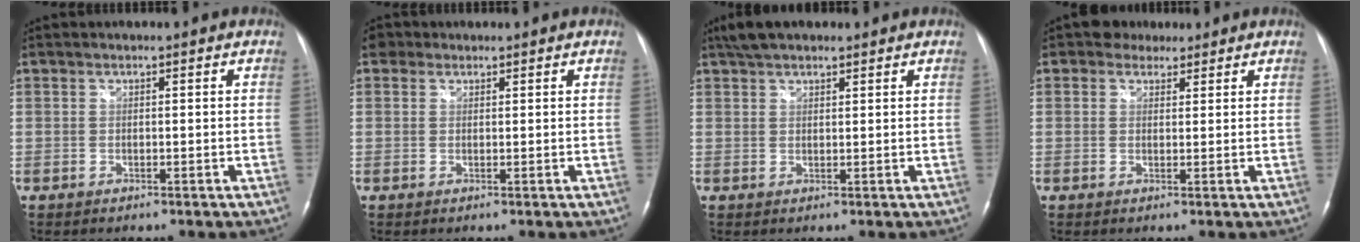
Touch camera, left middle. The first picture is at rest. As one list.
[{"total": 2.0, "force": [1.1, 1.6, 0.3], "torque": [-0.003, 0.015, 0.015]}, {"total": 5.5, "force": [4.4, 1.9, 2.8], "torque": [-0.053, 0.028, 0.080]}, {"total": 3.1, "force": [2.2, 2.1, 0.3], "torque": [-0.006, 0.015, 0.032]}]